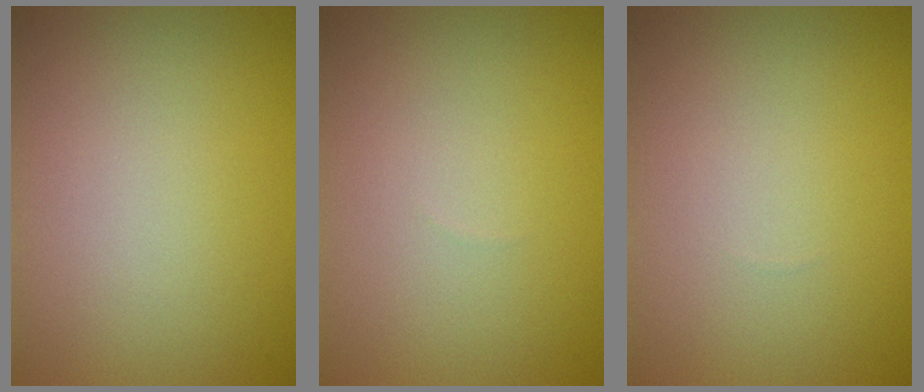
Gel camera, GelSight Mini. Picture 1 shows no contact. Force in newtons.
{"total": 0.0}
{"total": 0.0}